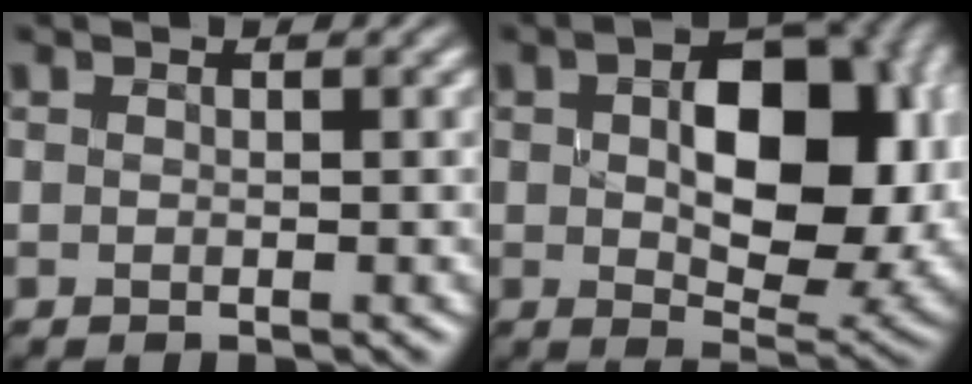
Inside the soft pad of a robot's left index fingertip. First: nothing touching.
{"total": 11.2, "force": [0.8, 6.2, 9.3], "torque": [-0.138, -0.005, 0.028]}